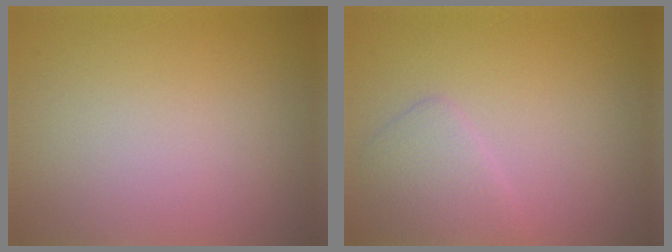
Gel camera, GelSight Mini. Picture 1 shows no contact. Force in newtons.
{"total": 2.5, "press": 2.5, "slide": 0.2}